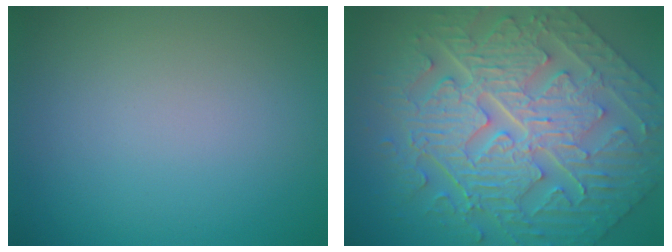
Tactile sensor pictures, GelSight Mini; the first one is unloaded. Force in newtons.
{"total": 11.1, "press": 7.8, "slide": 7.9}